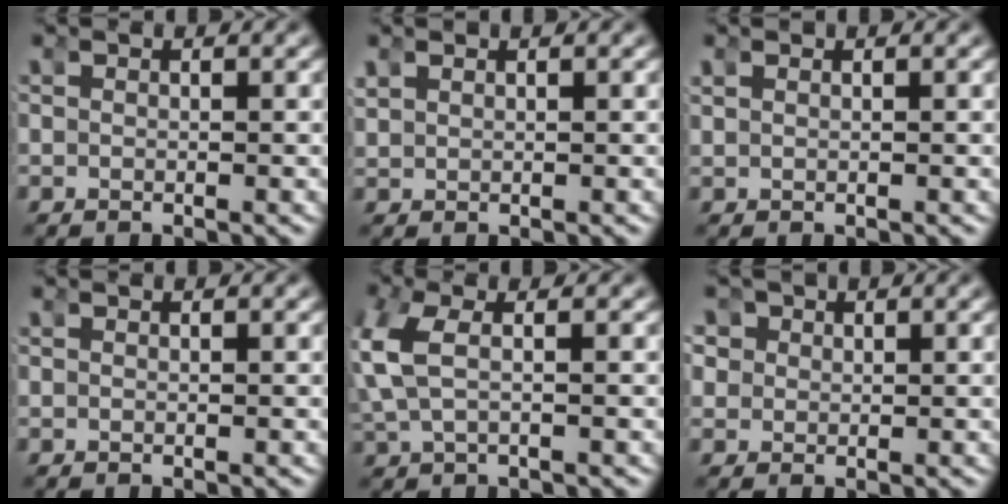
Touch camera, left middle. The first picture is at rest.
{"total": 1.2, "force": [1.1, 0.4, 0.3], "torque": [-0.011, 0.006, 0.023]}
{"total": 0.7, "force": [0.7, 0.0, 0.0], "torque": [-0.002, 0.004, 0.013]}
{"total": 0.0}
{"total": 3.6, "force": [0.9, 1.9, 2.9], "torque": [-0.087, -0.004, 0.023]}
{"total": 4.9, "force": [2.1, 4.0, 1.8], "torque": [-0.049, 0.005, 0.028]}